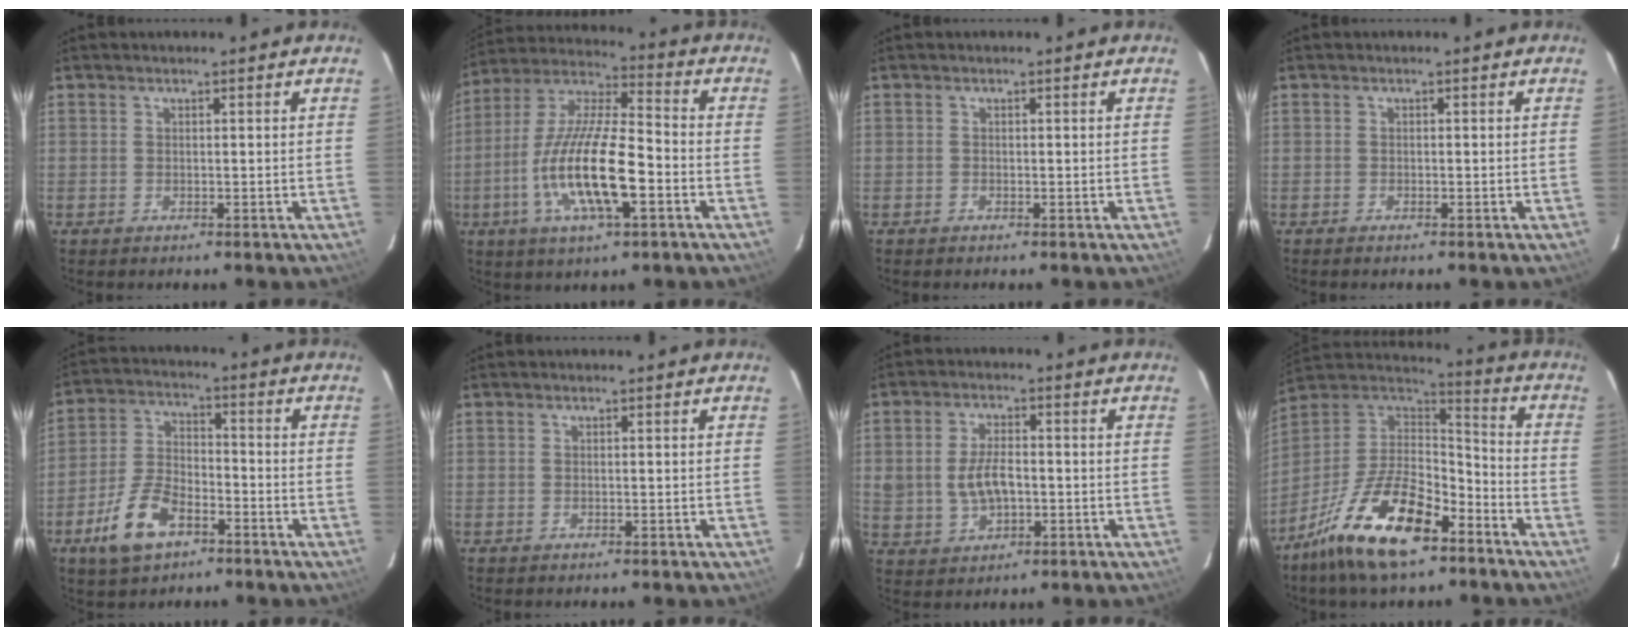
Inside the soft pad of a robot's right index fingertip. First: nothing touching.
{"total": 17.1, "force": [-5.3, 4.6, 15.6], "torque": [-0.311, -0.012, -0.105]}
{"total": 0.0}
{"total": 0.6, "force": [-0.5, 0.1, 0.2], "torque": [-0.005, -0.001, -0.011]}
{"total": 11.1, "force": [-6.2, 5.7, 7.3], "torque": [-0.161, 0.005, -0.113]}
{"total": 0.0}
{"total": 7.2, "force": [-0.5, 4.4, 5.8], "torque": [-0.119, 0.003, 0.002]}
{"total": 20.9, "force": [-12.6, 8.5, 14.4], "torque": [-0.284, -0.008, -0.227]}